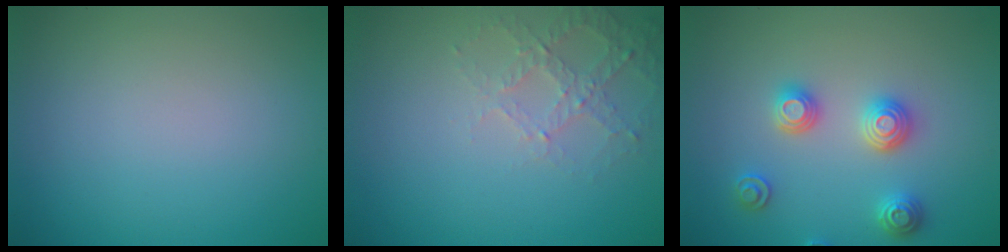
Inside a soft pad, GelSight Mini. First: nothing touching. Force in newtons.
{"total": 2.6, "press": 2.5, "slide": 0.8}
{"total": 3.1, "press": 3.0, "slide": 0.4}